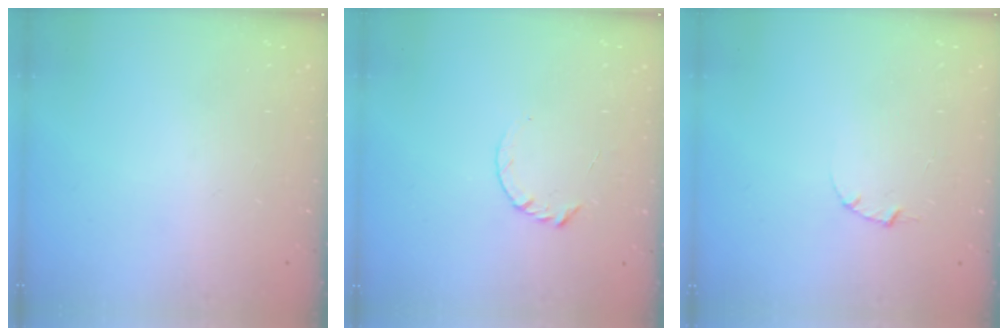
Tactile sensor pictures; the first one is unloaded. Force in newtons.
{"total": 3.7, "press": 3.6, "slide": 0.4}
{"total": 1.0, "press": 1.0, "slide": 0.3}